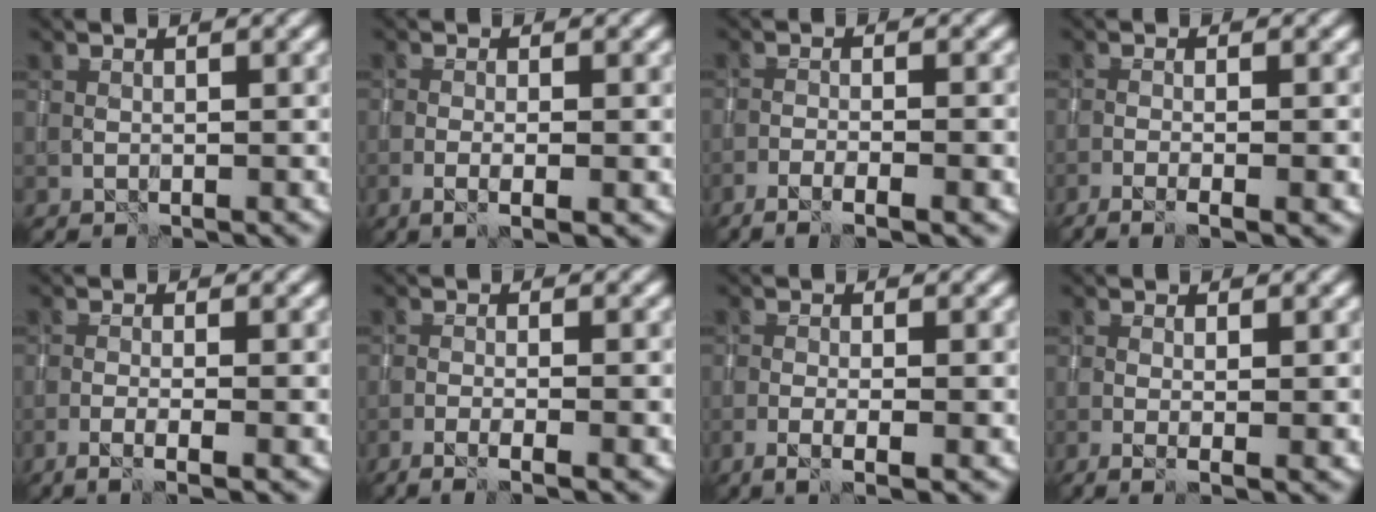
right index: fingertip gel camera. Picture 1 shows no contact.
{"total": 3.0, "force": [-1.0, 0.8, 2.7], "torque": [-0.048, -0.003, -0.020]}
{"total": 4.6, "force": [-2.8, 1.0, 3.5], "torque": [-0.058, 0.002, -0.051]}
{"total": 4.8, "force": [-2.0, 1.4, 4.1], "torque": [-0.049, 0.003, -0.032]}
{"total": 3.9, "force": [-1.6, 1.0, 3.3], "torque": [-0.054, -0.002, -0.036]}
{"total": 4.0, "force": [-2.0, 1.1, 3.4], "torque": [-0.049, 0.000, -0.039]}
{"total": 3.7, "force": [-1.3, 1.0, 3.3], "torque": [-0.058, -0.004, -0.027]}
{"total": 3.1, "force": [-0.3, 0.7, 3.0], "torque": [-0.048, -0.004, -0.006]}